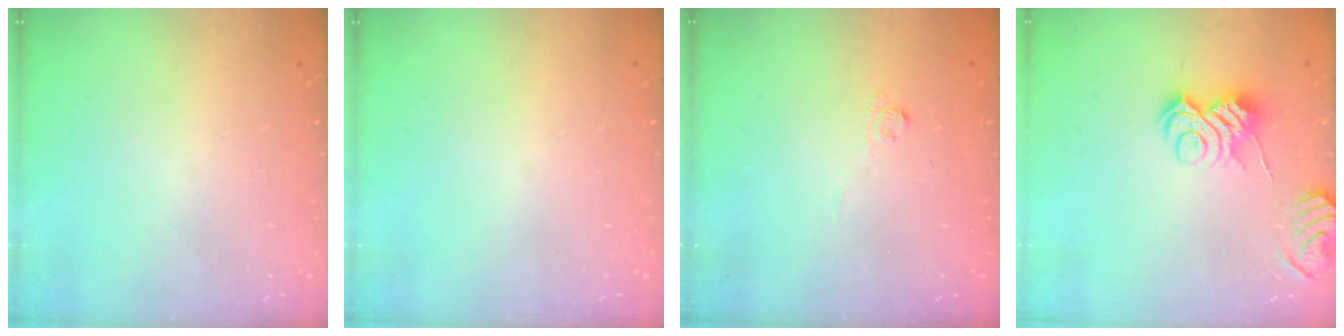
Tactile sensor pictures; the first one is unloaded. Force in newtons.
{"total": 0.0}
{"total": 3.4, "press": 3.2, "slide": 1.0}
{"total": 8.7, "press": 8.7, "slide": 0.6}